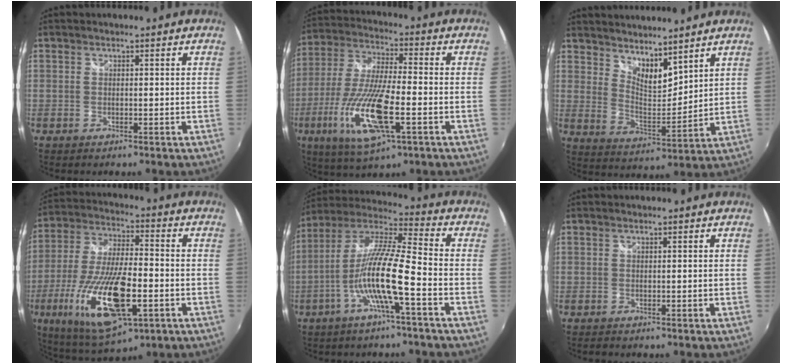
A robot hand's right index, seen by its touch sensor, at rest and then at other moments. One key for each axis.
{"total": 17.7, "fx": -6.2, "fy": 4.7, "fz": 15.9, "tx": -0.334, "ty": -0.027, "tz": -0.118}
{"total": 9.0, "fx": 7.4, "fy": 2.8, "fz": 4.2, "tx": -0.065, "ty": -0.006, "tz": 0.135}
{"total": 21.0, "fx": -7.2, "fy": 7.1, "fz": 18.4, "tx": -0.376, "ty": -0.041, "tz": -0.119}
{"total": 13.9, "fx": -5.0, "fy": 0.9, "fz": 13.0, "tx": -0.243, "ty": -0.001, "tz": -0.099}
{"total": 0.0}